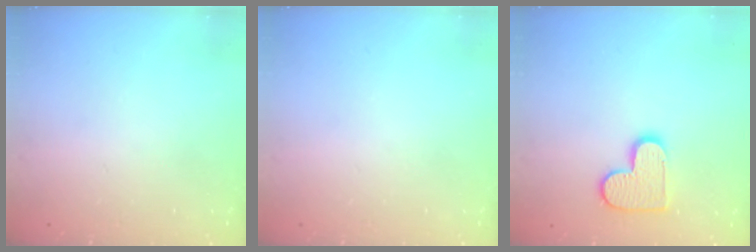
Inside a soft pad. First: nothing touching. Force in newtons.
{"total": 0.0}
{"total": 11.0, "press": 11.0, "slide": 0.7}